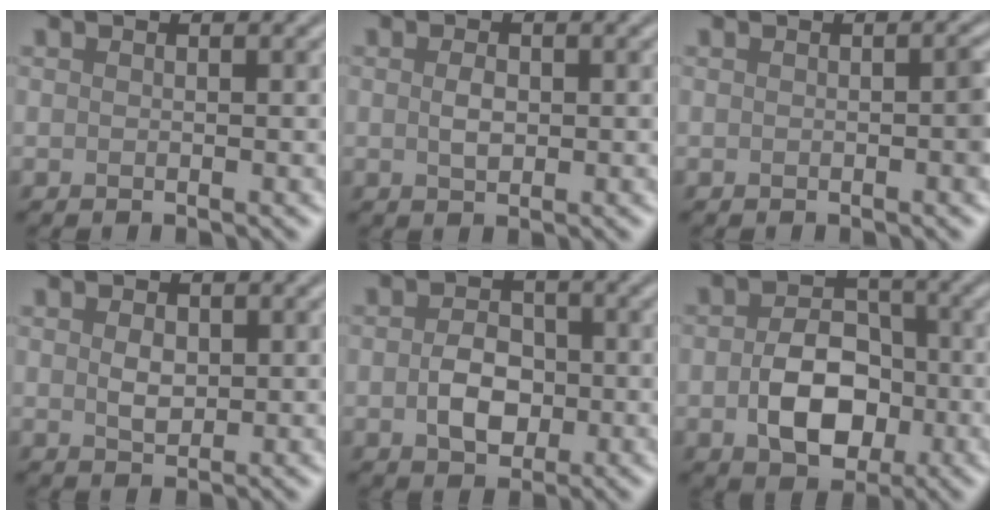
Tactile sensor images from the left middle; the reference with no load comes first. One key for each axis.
{"total": 1.6, "fx": 0.1, "fy": 1.0, "fz": 1.3, "tx": -0.027, "ty": -0.001, "tz": 0.003}
{"total": 0.9, "fx": -0.2, "fy": 0.1, "fz": 0.9, "tx": -0.011, "ty": 0.005, "tz": -0.001}
{"total": 1.9, "fx": 0.3, "fy": 1.2, "fz": 1.3, "tx": -0.027, "ty": -0.002, "tz": 0.008}
{"total": 3.8, "fx": -0.6, "fy": 2.7, "fz": 2.6, "tx": -0.049, "ty": -0.001, "tz": -0.015}
{"total": 6.3, "fx": -1.3, "fy": 4.5, "fz": 4.3, "tx": -0.076, "ty": -0.006, "tz": -0.020}